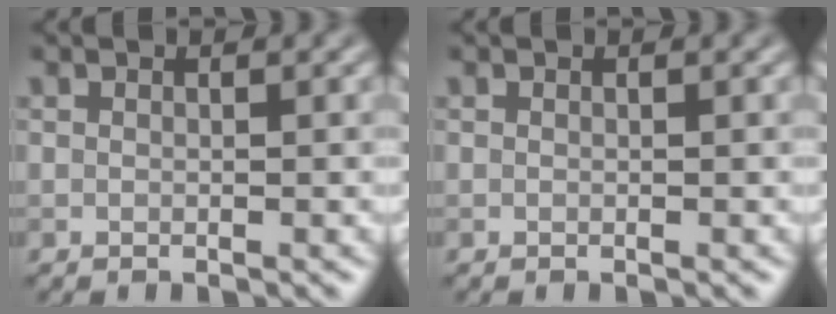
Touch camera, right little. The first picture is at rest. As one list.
[{"total": 0.0}]